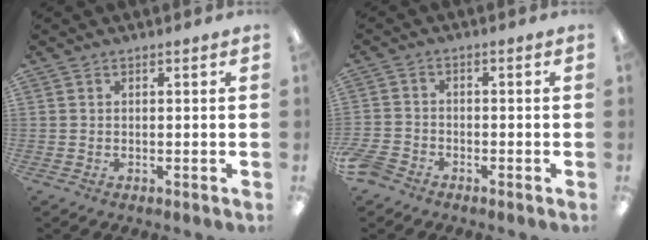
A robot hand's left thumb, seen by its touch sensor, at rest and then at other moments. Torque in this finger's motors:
{"motor_torque": [-0.39, 0.41, -0.12, 0.11, 0.00]}